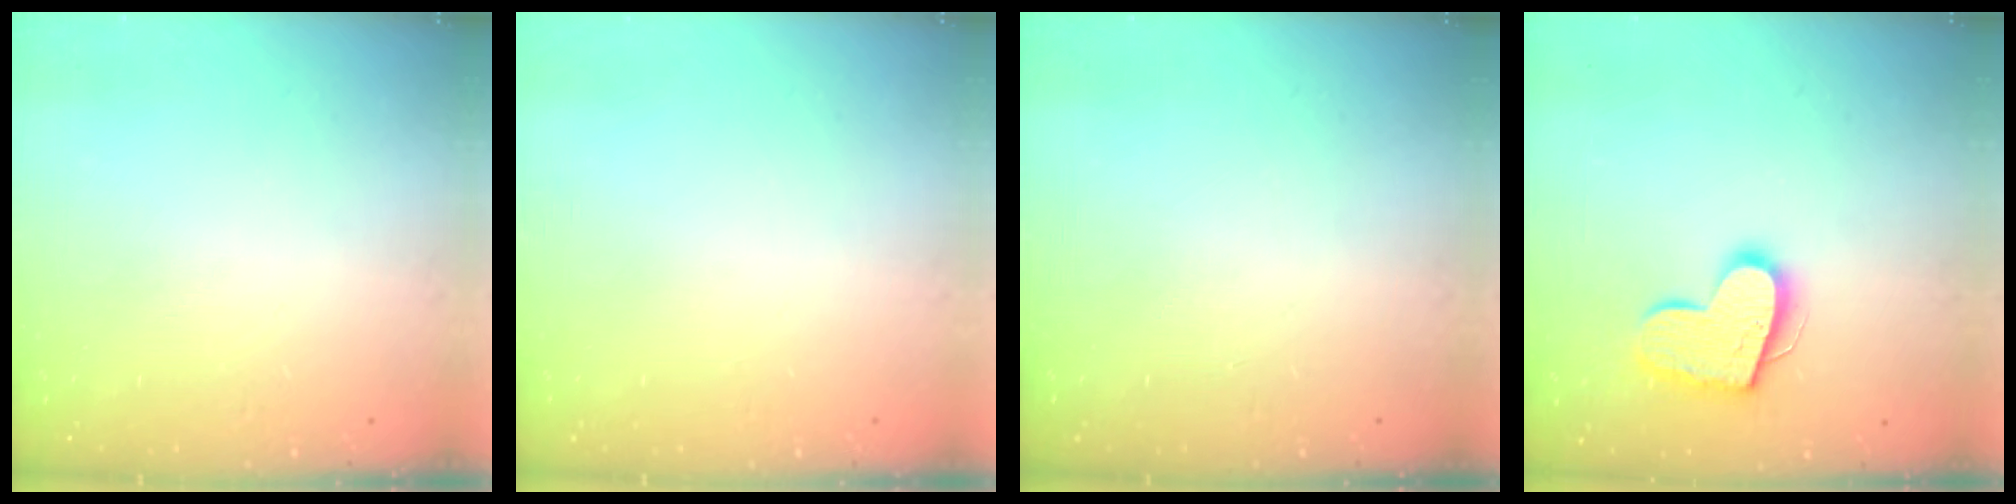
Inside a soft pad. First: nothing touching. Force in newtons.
{"total": 0.0}
{"total": 0.0}
{"total": 14.6, "press": 14.6, "slide": 1.1}